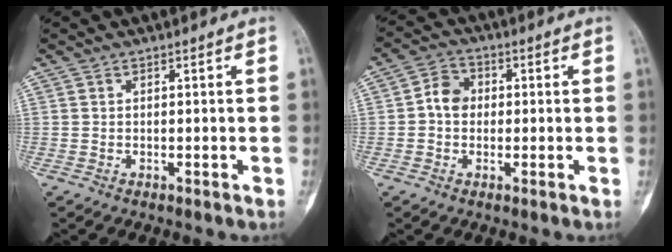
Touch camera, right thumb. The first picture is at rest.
{"total": 5.2, "force": [-0.1, 4.3, 2.8], "torque": [-0.034, 0.016, -0.011]}